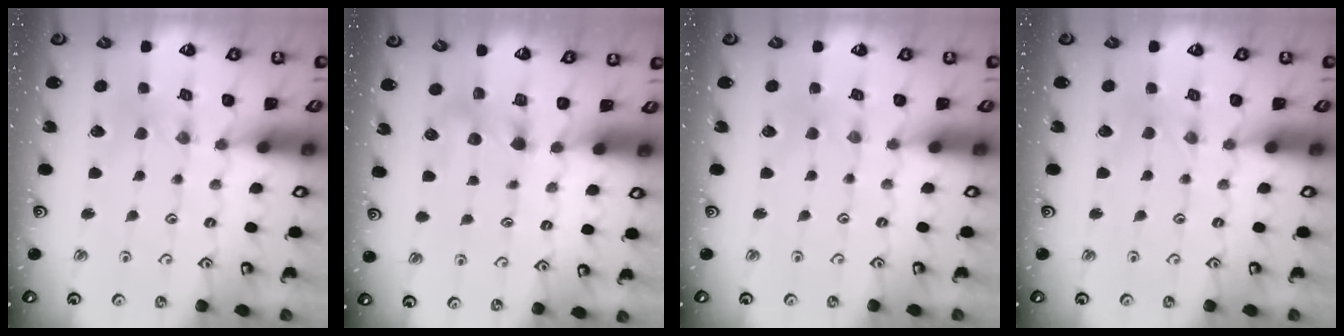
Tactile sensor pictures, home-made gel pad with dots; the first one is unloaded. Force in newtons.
{"total": 5.7, "press": 5.7, "slide": 0.4}
{"total": 1.3, "press": 1.3, "slide": 0.3}
{"total": 0.0}